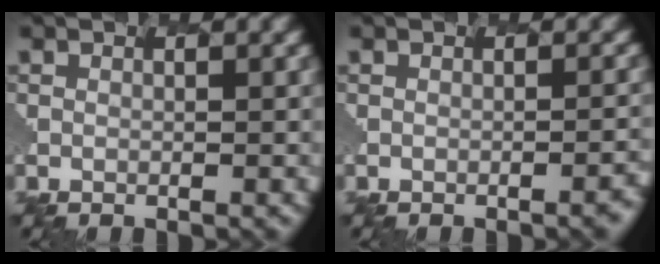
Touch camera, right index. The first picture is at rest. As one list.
[{"total": 2.7, "force": [-1.0, 1.1, 2.3], "torque": [-0.016, -0.003, -0.003]}]